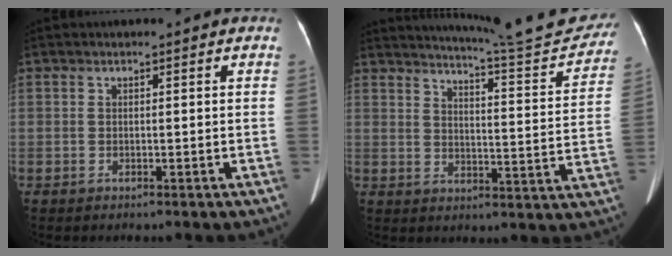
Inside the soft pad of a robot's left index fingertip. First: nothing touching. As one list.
[{"total": 18.1, "force": [17.2, 0.1, 5.8], "torque": [-0.085, -0.063, 0.211]}]